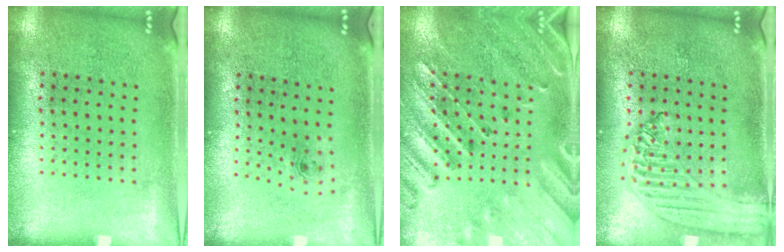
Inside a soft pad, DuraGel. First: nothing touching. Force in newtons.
{"total": 0.8, "press": 0.4, "slide": 0.7}
{"total": 2.9, "press": 2.6, "slide": 1.1}
{"total": 1.3, "press": 1.3, "slide": 0.1}